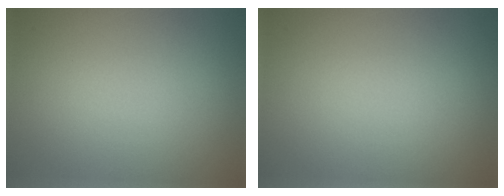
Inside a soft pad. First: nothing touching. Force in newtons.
{"total": 0.0}